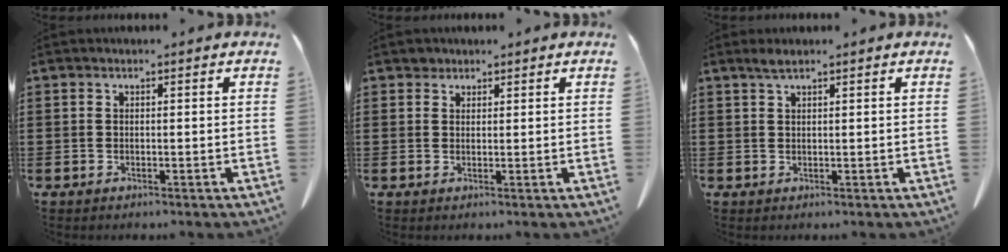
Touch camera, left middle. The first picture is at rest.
{"total": 1.2, "force": [1.1, 0.6, 0.0], "torque": [-0.003, 0.001, 0.022]}
{"total": 1.5, "force": [1.1, 0.1, 1.0], "torque": [-0.022, 0.000, 0.020]}